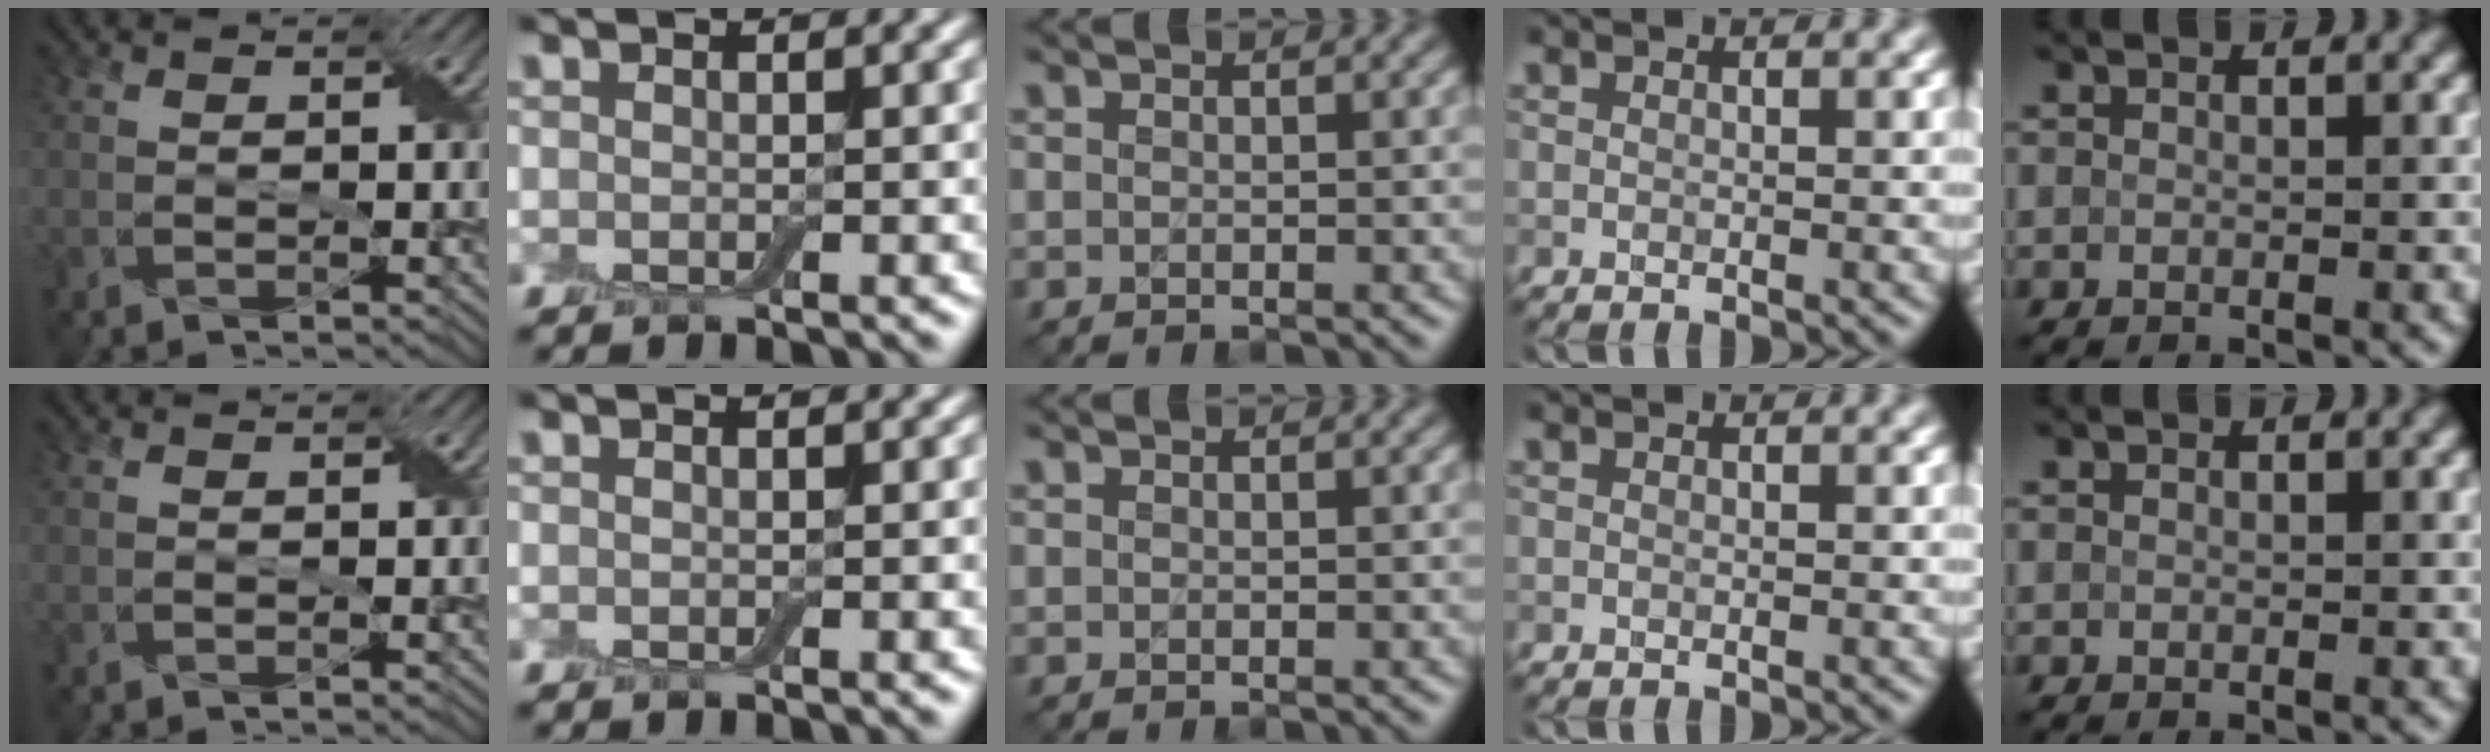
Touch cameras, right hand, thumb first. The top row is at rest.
{}